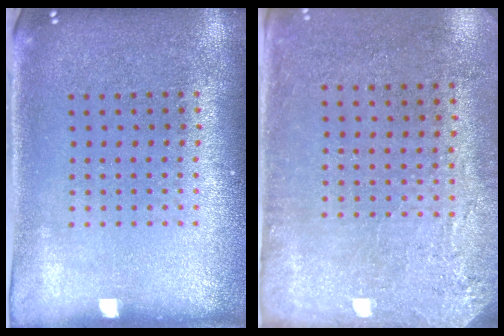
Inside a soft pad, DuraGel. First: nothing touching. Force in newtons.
{"total": 2.9, "press": 2.4, "slide": 1.6}